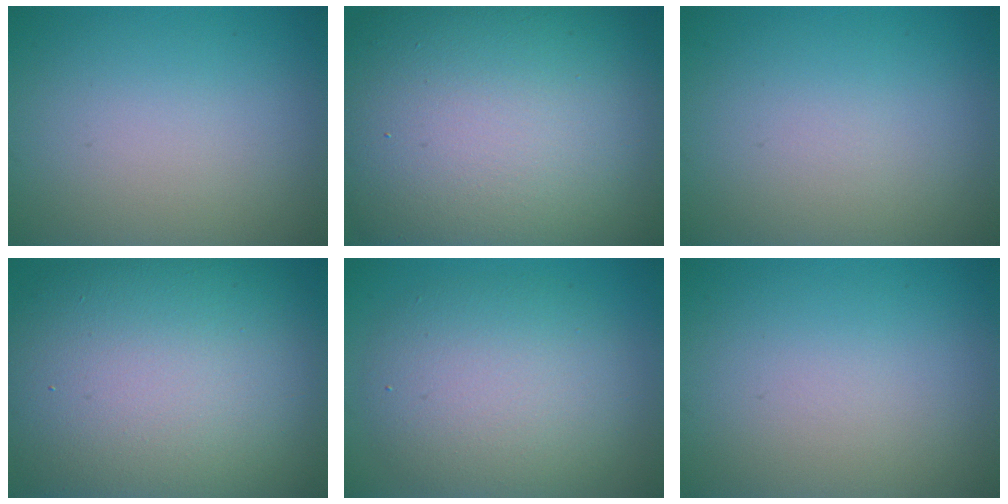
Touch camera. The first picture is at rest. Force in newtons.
{"total": 20.5, "press": 20.4, "slide": 1.2}
{"total": 0.0}
{"total": 16.6, "press": 16.6, "slide": 0.7}
{"total": 6.4, "press": 6.4, "slide": 0.5}
{"total": 0.0}